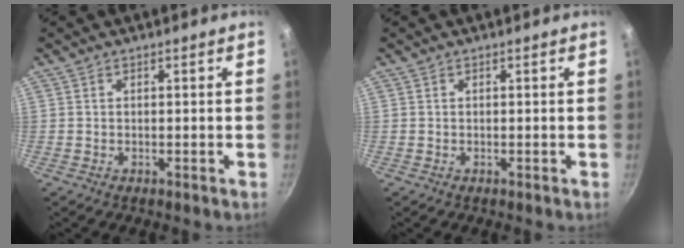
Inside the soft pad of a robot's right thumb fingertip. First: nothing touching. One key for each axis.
{"total": 0.0}